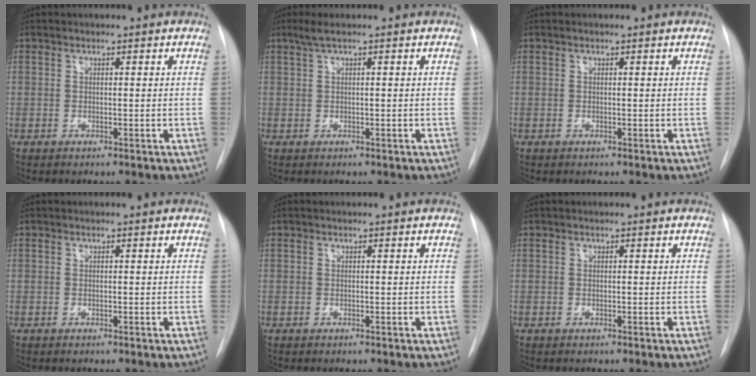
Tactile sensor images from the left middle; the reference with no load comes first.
{"total": 1.9, "force": [0.9, 0.0, 1.6], "torque": [-0.045, 0.018, 0.022]}
{"total": 0.0}
{"total": 0.0}
{"total": 0.0}
{"total": 0.0}